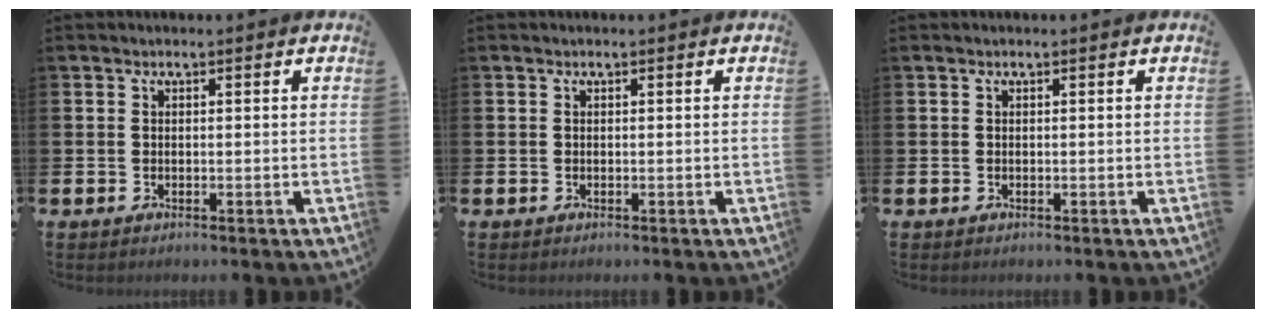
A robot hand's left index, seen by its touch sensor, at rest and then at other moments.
{"total": 0.0}
{"total": 0.0}